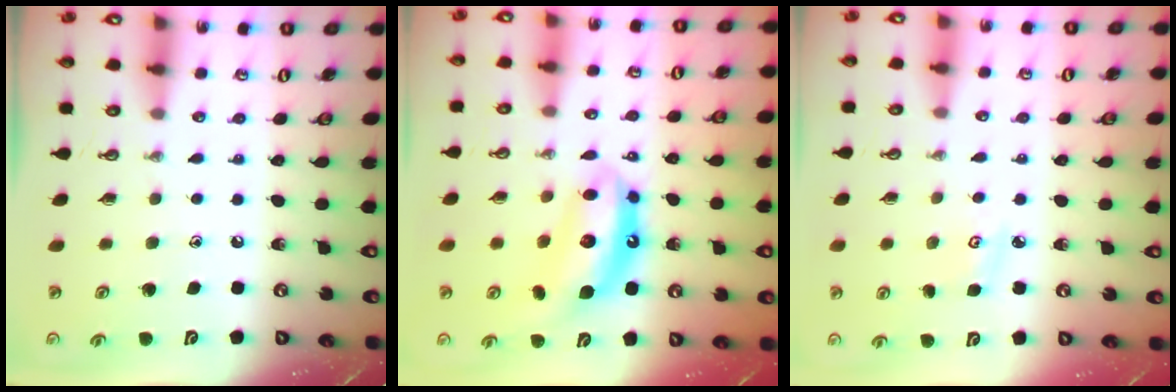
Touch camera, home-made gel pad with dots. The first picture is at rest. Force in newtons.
{"total": 11.0, "press": 10.9, "slide": 1.1}
{"total": 3.2, "press": 3.1, "slide": 0.4}